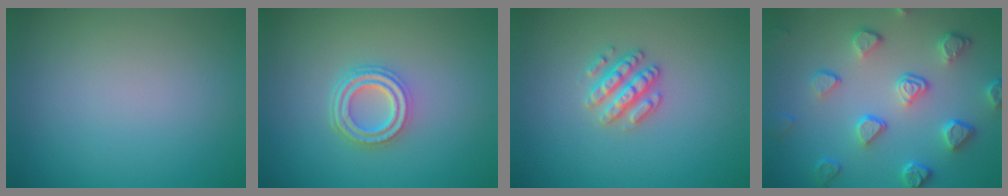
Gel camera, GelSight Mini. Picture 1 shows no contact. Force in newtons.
{"total": 3.9, "press": 3.0, "slide": 2.5}
{"total": 2.6, "press": 2.6, "slide": 0.3}
{"total": 5.2, "press": 4.2, "slide": 3.0}